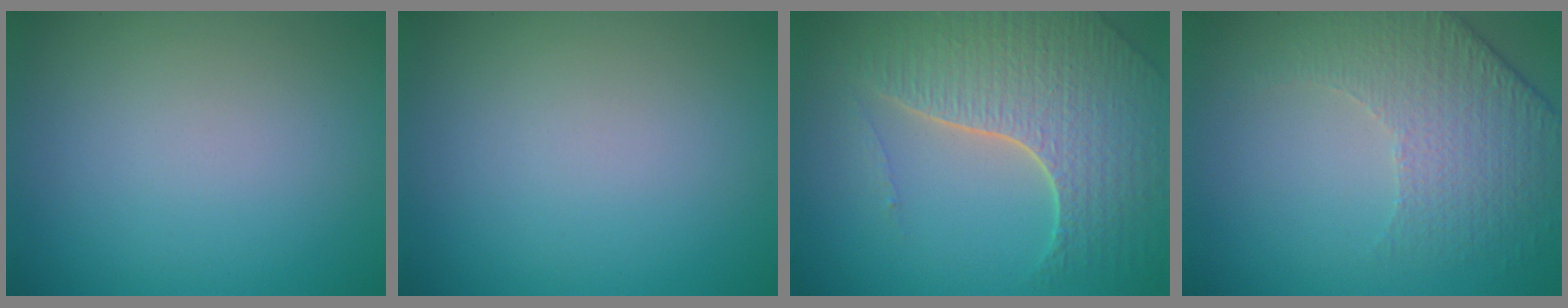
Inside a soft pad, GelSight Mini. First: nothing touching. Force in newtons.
{"total": 0.0}
{"total": 7.4, "press": 5.3, "slide": 5.3}
{"total": 4.7, "press": 3.4, "slide": 3.2}